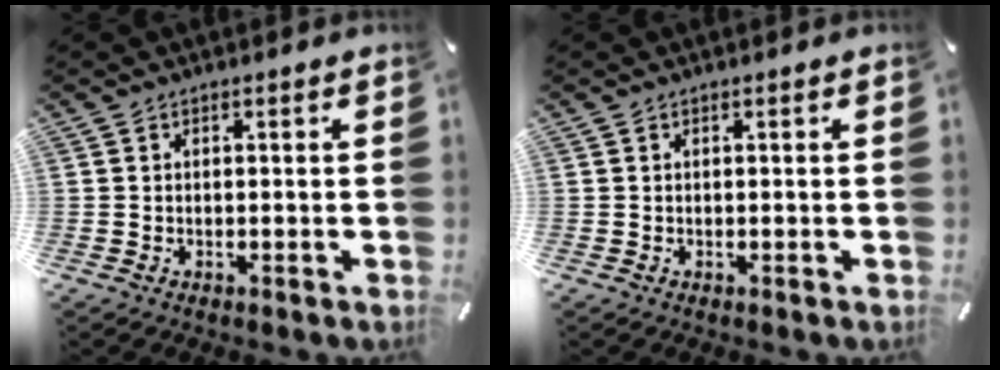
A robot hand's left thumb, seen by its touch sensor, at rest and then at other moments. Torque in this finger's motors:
{"motor_torque": [0.00, 0.00, -0.01, -0.02, 0.00]}